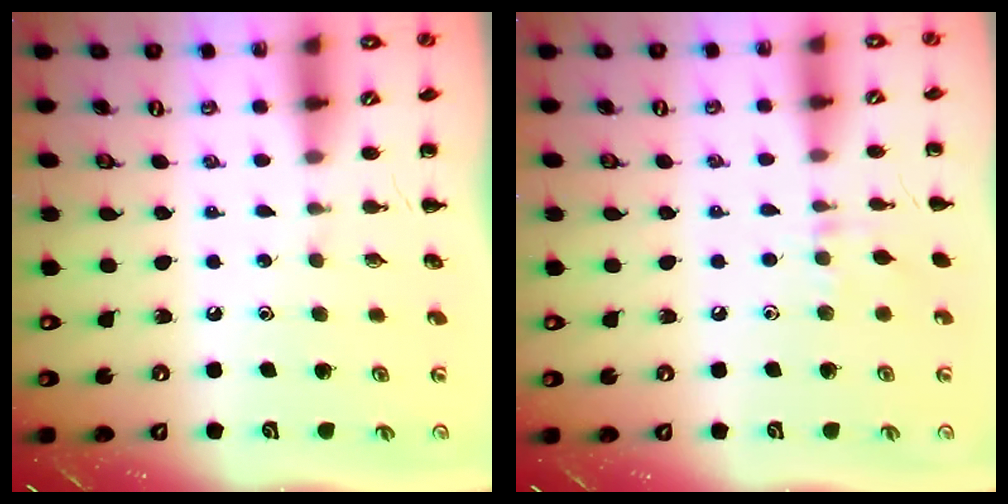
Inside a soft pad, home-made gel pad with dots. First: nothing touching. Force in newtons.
{"total": 5.0, "press": 4.8, "slide": 1.3}